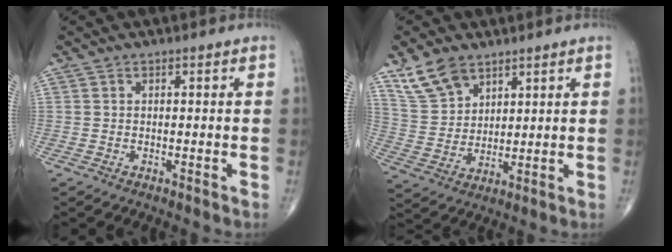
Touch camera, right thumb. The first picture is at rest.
{"total": 8.9, "force": [6.1, 5.1, 3.9], "torque": [-0.065, -0.020, 0.129]}